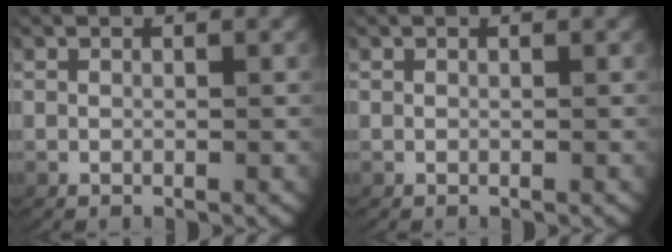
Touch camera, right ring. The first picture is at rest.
{"total": 0.0}